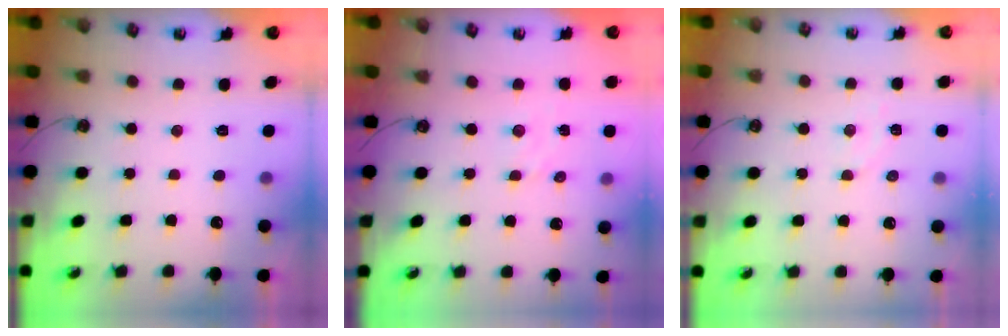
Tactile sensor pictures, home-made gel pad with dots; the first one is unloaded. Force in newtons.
{"total": 2.2, "press": 2.2, "slide": 0.4}
{"total": 4.6, "press": 4.6, "slide": 0.7}